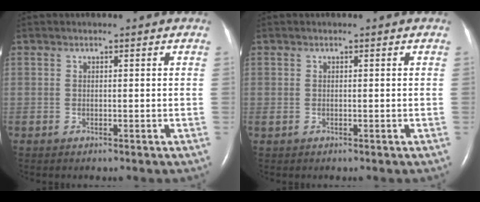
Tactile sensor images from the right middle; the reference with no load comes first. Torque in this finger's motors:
{"motor_torque": [0.32, -0.09, 0.17, 0.03]}